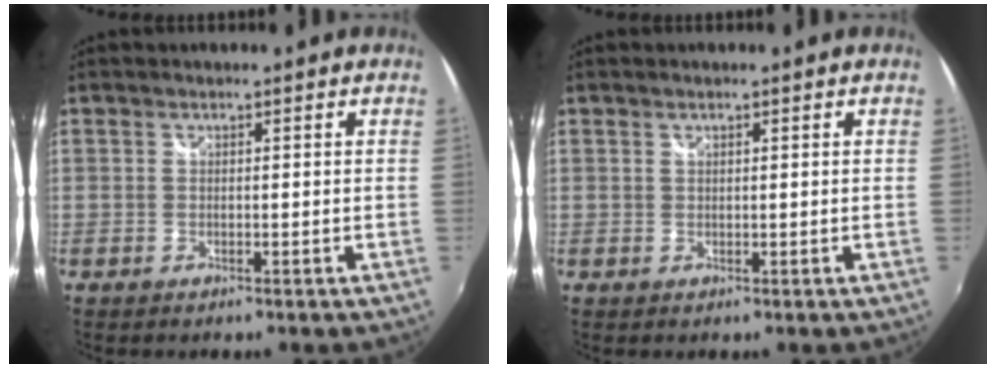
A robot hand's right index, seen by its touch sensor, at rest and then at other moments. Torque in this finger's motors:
{"motor_torque": [-0.06, 0.11, -0.08, -0.01]}